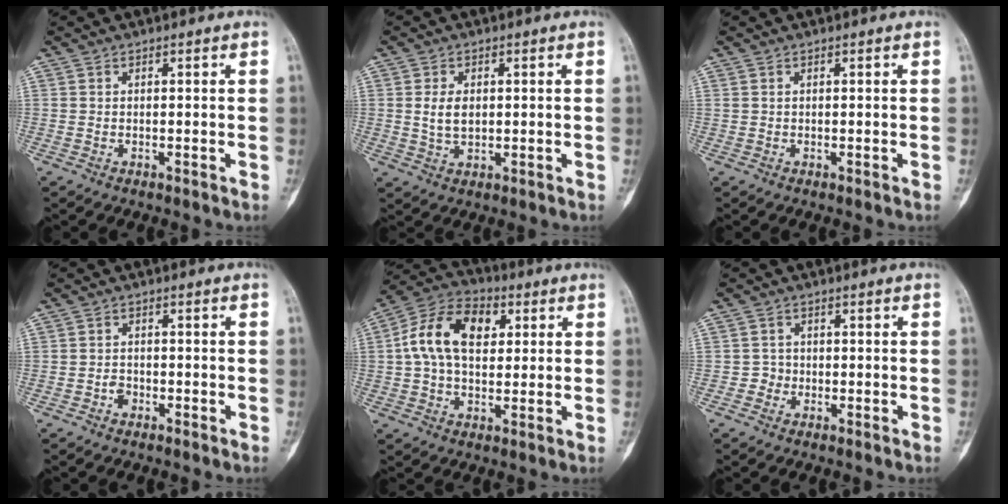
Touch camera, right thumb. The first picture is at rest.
{"total": 5.0, "force": [0.7, 3.1, 3.8], "torque": [-0.068, -0.006, 0.019]}
{"total": 0.0}
{"total": 1.5, "force": [-0.9, 1.1, 0.6], "torque": [-0.004, 0.007, -0.018]}
{"total": 13.8, "force": [2.8, 8.9, 10.2], "torque": [-0.169, 0.019, 0.041]}
{"total": 1.8, "force": [-0.7, 1.6, 0.1], "torque": [0.011, 0.010, -0.019]}